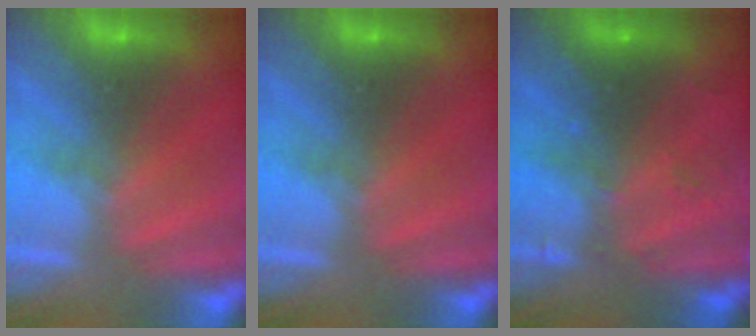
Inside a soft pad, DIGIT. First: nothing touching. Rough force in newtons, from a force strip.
{"total": 0.0}
{"total": 2.4}